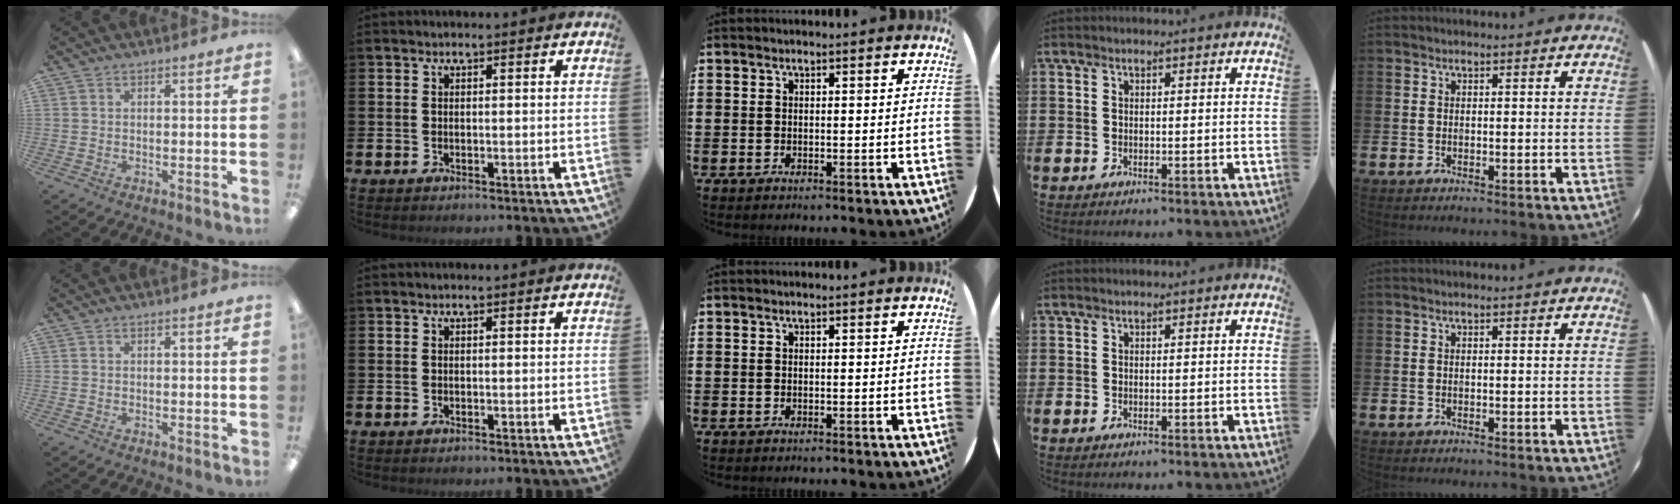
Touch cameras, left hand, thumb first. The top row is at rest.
{}